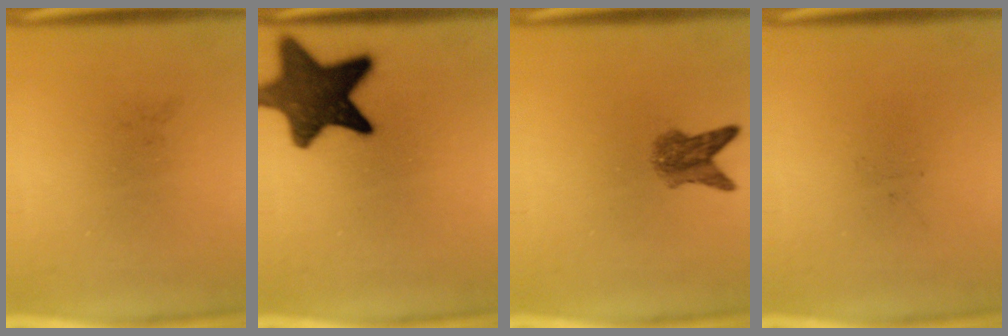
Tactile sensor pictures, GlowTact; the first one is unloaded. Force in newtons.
{"total": 13.6}
{"total": 4.0}
{"total": 0.0}